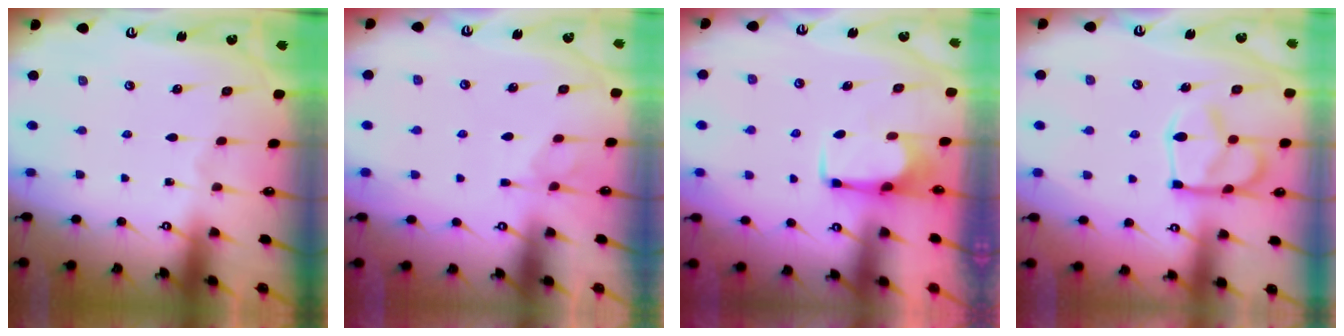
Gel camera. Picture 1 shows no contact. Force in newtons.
{"total": 1.7, "press": 1.3, "slide": 1.1}
{"total": 2.8, "press": 2.8, "slide": 0.4}
{"total": 9.3, "press": 9.2, "slide": 1.4}